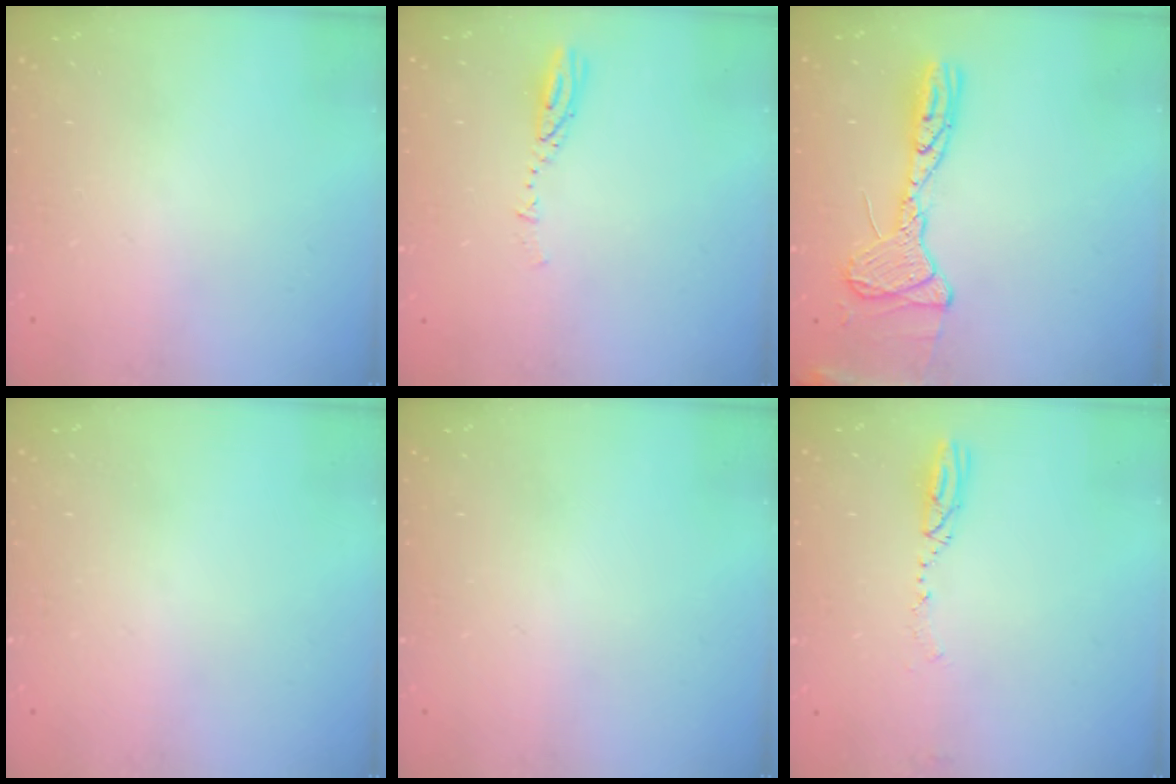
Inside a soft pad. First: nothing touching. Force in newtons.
{"total": 3.8, "press": 3.8, "slide": 0.3}
{"total": 14.3, "press": 14.3, "slide": 0.8}
{"total": 0.0}
{"total": 0.0}
{"total": 3.9, "press": 3.8, "slide": 0.5}